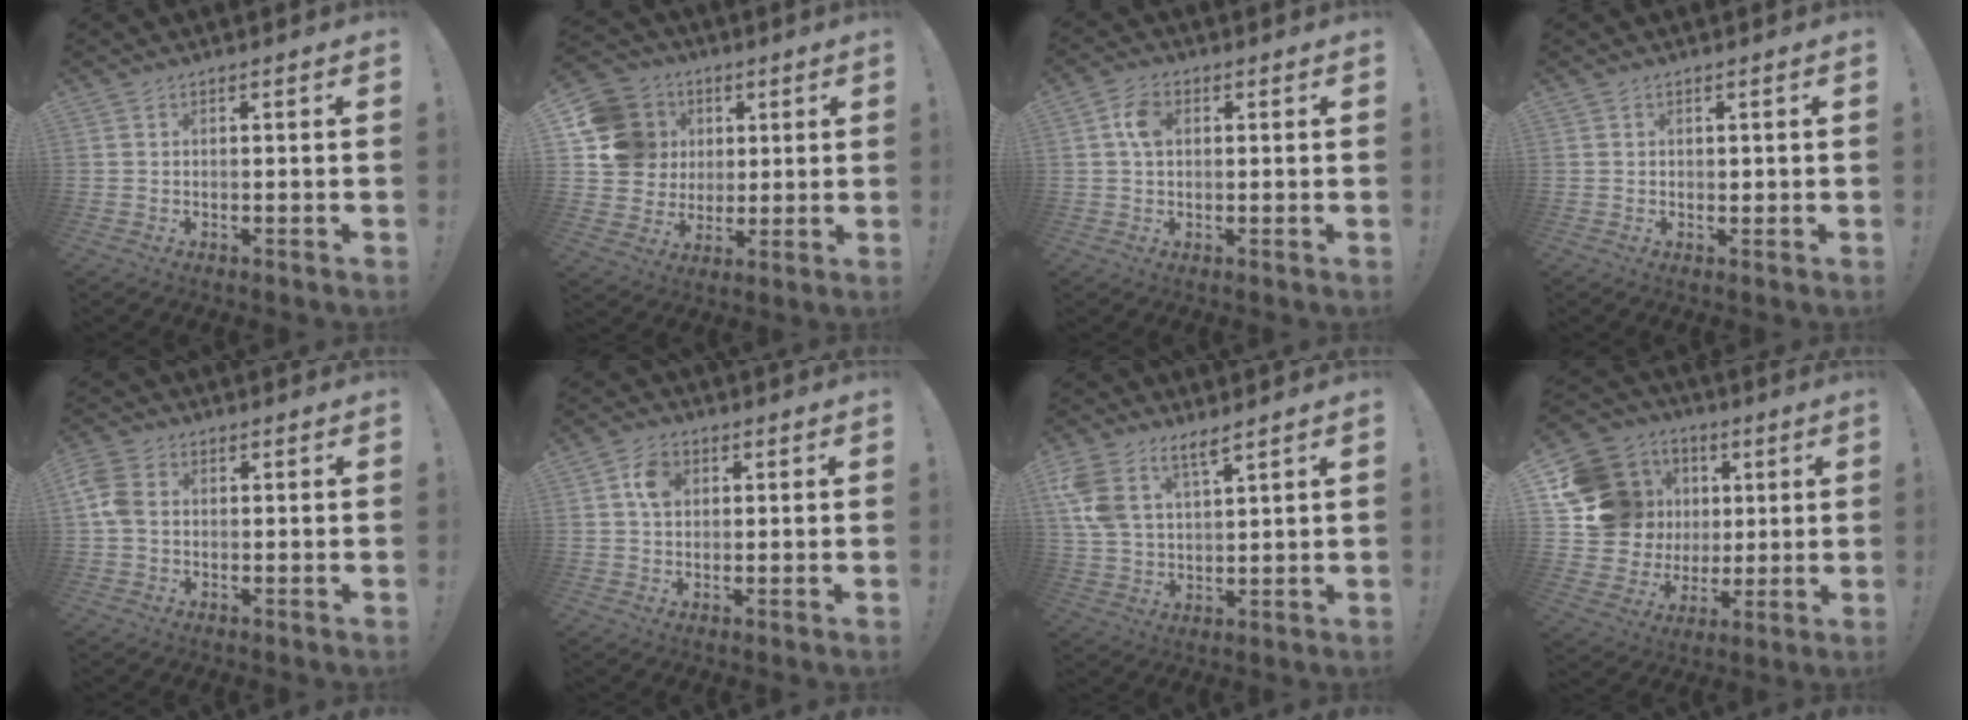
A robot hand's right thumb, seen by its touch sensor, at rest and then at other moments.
{"total": 16.2, "force": [3.7, 14.6, 5.9], "torque": [-0.090, 0.004, 0.098]}
{"total": 5.2, "force": [1.0, 3.3, 4.0], "torque": [-0.064, 0.006, 0.019]}
{"total": 0.8, "force": [0.3, 0.7, 0.2], "torque": [0.001, 0.001, 0.004]}
{"total": 6.7, "force": [0.5, 4.9, 4.5], "torque": [-0.107, 0.011, 0.014]}
{"total": 5.4, "force": [1.4, 3.9, 3.5], "torque": [-0.052, 0.003, 0.026]}
{"total": 8.8, "force": [6.1, 3.9, 4.8], "torque": [-0.100, -0.023, 0.121]}
{"total": 20.8, "force": [5.0, 18.3, 8.5], "torque": [-0.139, -0.012, 0.140]}